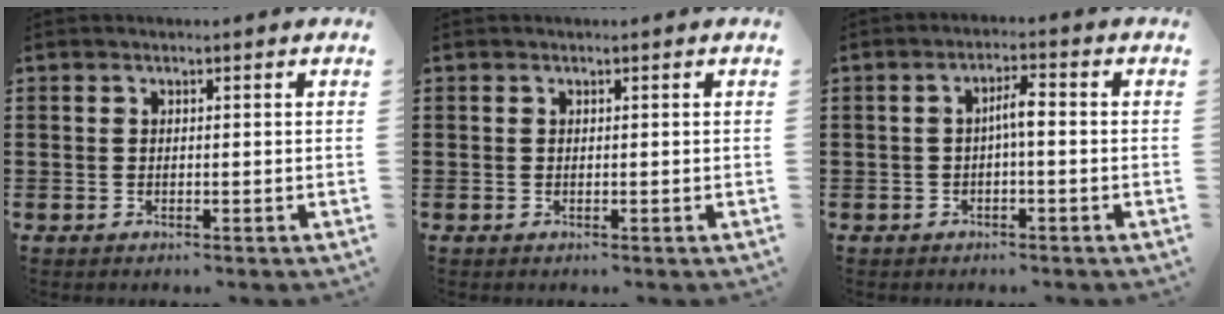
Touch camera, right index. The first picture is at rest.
{"total": 0.0}
{"total": 3.1, "force": [-0.4, 0.5, 3.0], "torque": [-0.057, 0.006, -0.011]}